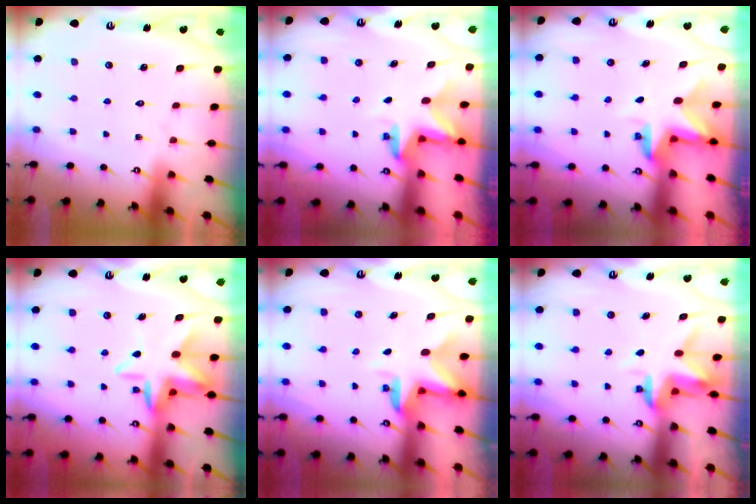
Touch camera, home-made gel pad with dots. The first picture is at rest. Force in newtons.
{"total": 2.9, "press": 2.9, "slide": 0.2}
{"total": 3.2, "press": 3.2, "slide": 0.2}
{"total": 9.1, "press": 8.7, "slide": 2.6}
{"total": 3.1, "press": 3.0, "slide": 0.5}
{"total": 3.2, "press": 3.2, "slide": 0.3}